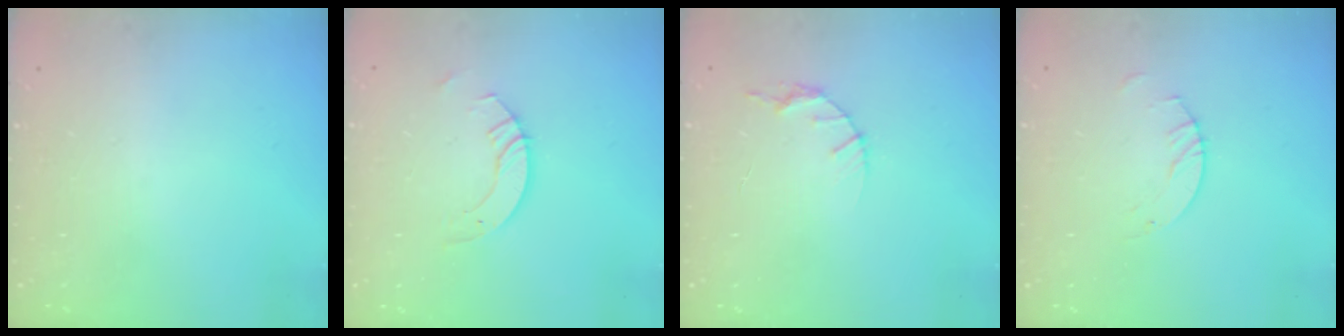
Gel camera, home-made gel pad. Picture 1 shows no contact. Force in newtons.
{"total": 4.8, "press": 4.8, "slide": 0.4}
{"total": 4.1, "press": 4.1, "slide": 0.5}
{"total": 2.5, "press": 2.5, "slide": 0.1}